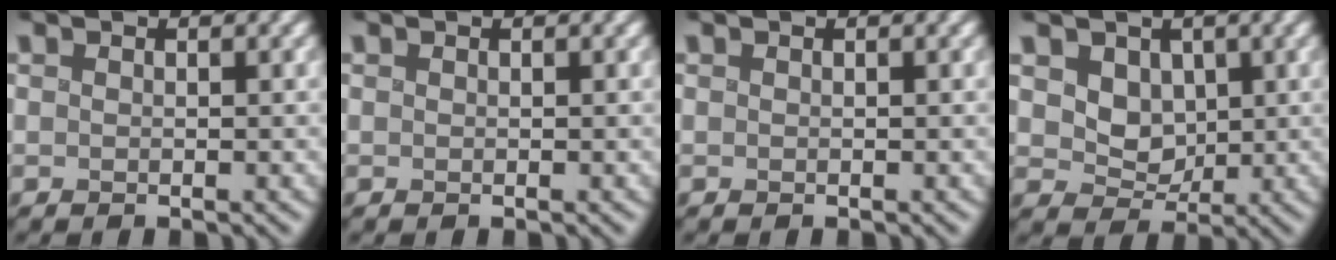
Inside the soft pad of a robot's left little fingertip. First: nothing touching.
{"total": 0.0}
{"total": 0.0}
{"total": 3.2, "force": [0.6, 2.8, 1.6], "torque": [-0.039, -0.018, 0.014]}